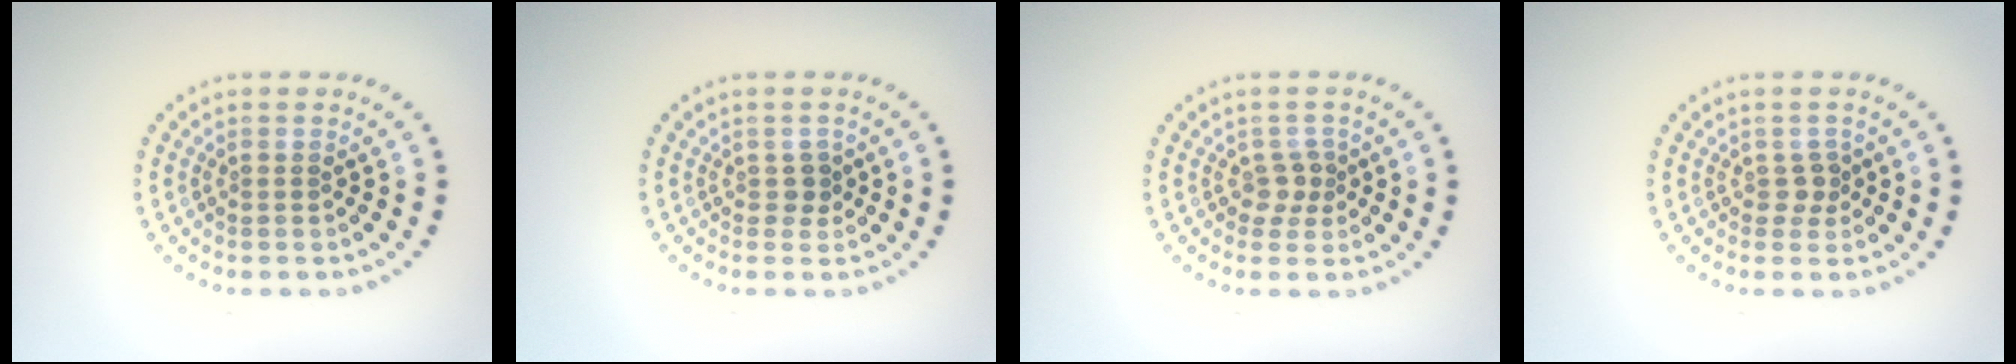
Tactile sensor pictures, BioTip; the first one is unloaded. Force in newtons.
{"total": 1.0, "press": 0.9, "slide": 0.6}
{"total": 1.6, "press": 1.3, "slide": 1.0}
{"total": 1.2, "press": 1.0, "slide": 0.7}